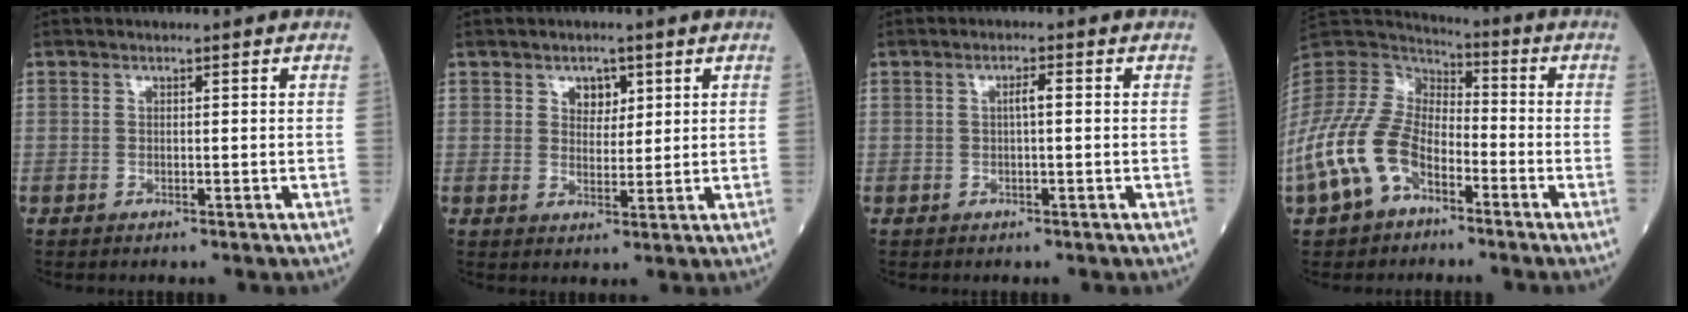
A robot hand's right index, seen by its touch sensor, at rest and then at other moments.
{"total": 3.1, "force": [1.6, 2.1, 1.6], "torque": [-0.019, 0.003, 0.025]}
{"total": 1.6, "force": [0.1, 0.2, 1.6], "torque": [-0.028, 0.005, 0.001]}
{"total": 14.7, "force": [-7.0, 8.5, 9.8], "torque": [-0.227, 0.010, -0.140]}